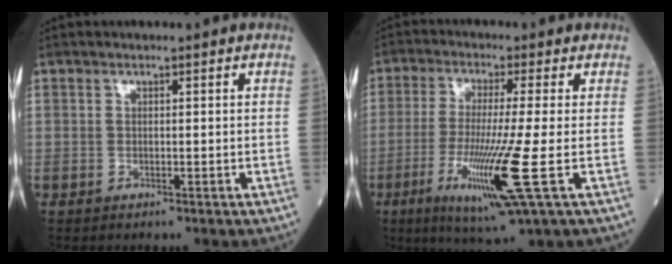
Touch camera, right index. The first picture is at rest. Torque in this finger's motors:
{"motor_torque": [2.02, -0.12, 1.05, 0.21]}